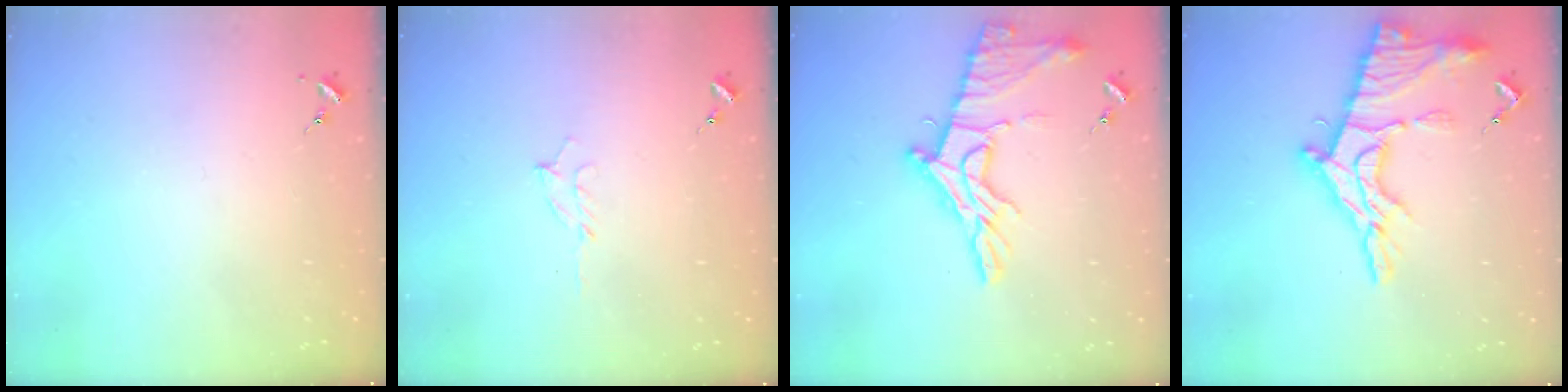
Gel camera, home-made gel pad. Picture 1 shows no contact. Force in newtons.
{"total": 5.6, "press": 5.6, "slide": 0.6}
{"total": 16.5, "press": 16.5, "slide": 1.3}
{"total": 20.7, "press": 20.6, "slide": 2.0}